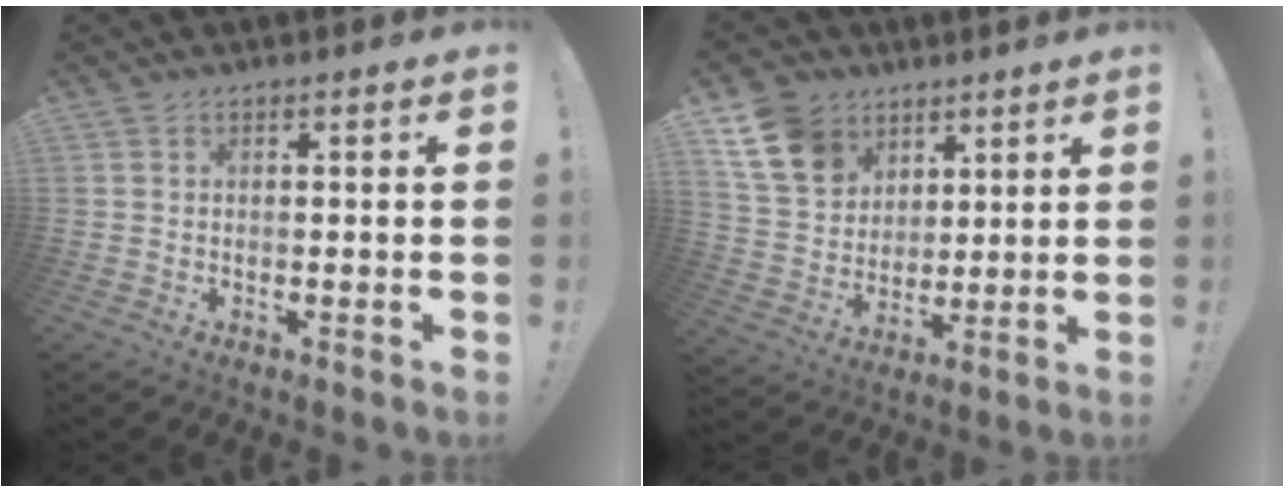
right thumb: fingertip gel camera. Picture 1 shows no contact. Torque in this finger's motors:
{"motor_torque": [0.63, 0.44, 0.21, -0.31, 0.01]}